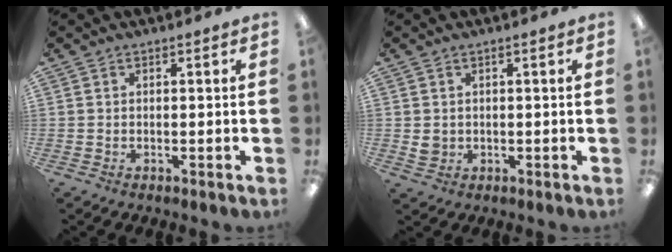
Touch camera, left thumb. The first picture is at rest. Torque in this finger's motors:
{"motor_torque": [-0.33, 0.25, -0.03, 0.03, 0.07]}